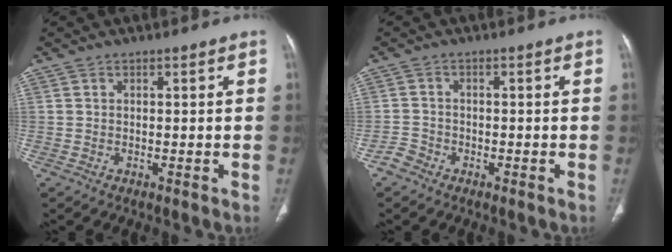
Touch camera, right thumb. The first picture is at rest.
{"total": 2.3, "force": [-1.7, 1.5, 0.4], "torque": [-0.007, 0.009, -0.036]}